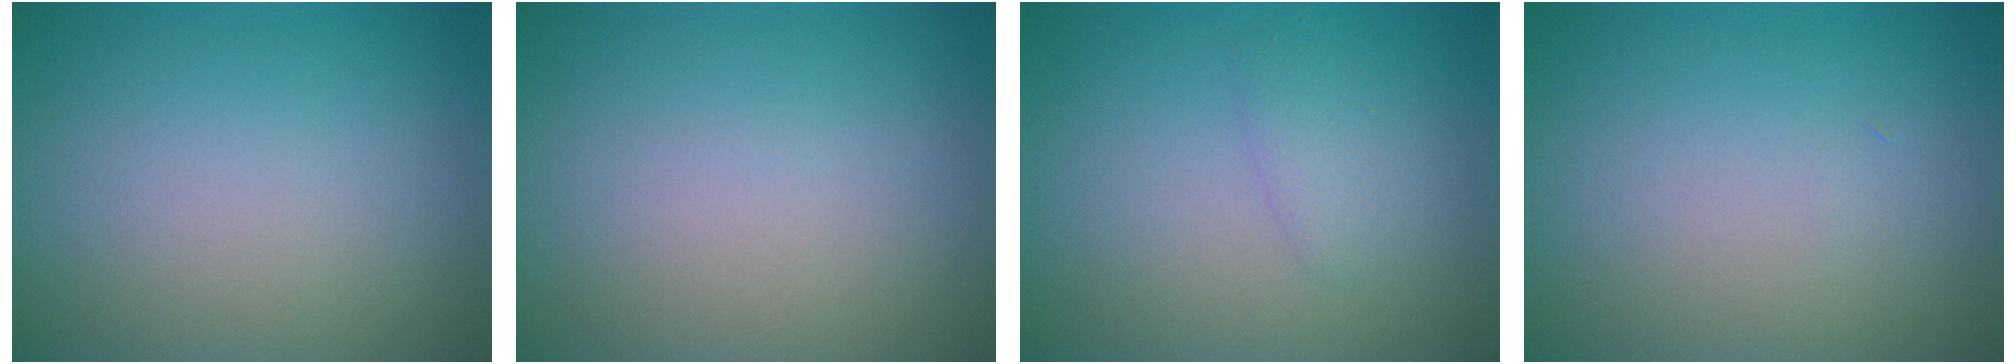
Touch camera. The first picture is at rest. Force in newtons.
{"total": 0.0}
{"total": 1.5, "press": 1.5, "slide": 0.1}
{"total": 0.0}